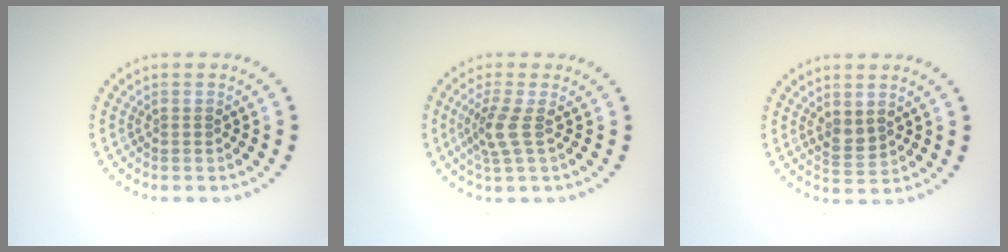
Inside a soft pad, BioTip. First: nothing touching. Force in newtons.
{"total": 2.2, "press": 1.8, "slide": 1.4}
{"total": 1.6, "press": 1.5, "slide": 0.5}